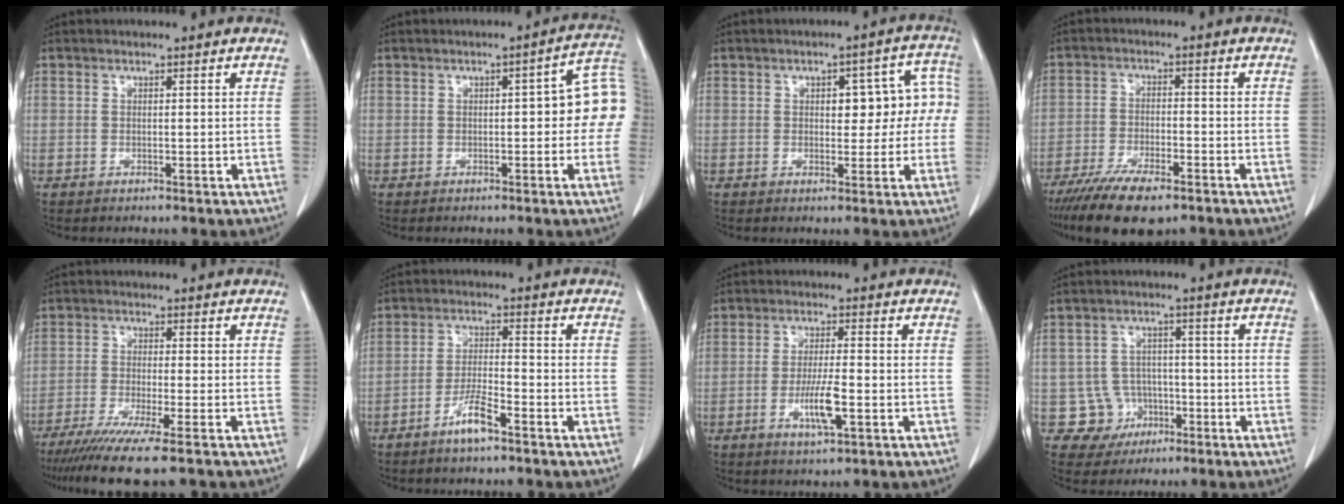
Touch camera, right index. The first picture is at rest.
{"total": 8.5, "force": [0.1, 2.4, 8.2], "torque": [-0.092, 0.033, -0.002]}
{"total": 8.2, "force": [0.6, 4.2, 7.1], "torque": [-0.070, 0.044, 0.011]}
{"total": 9.9, "force": [-7.2, 2.9, 6.2], "torque": [-0.107, -0.016, -0.122]}
{"total": 11.6, "force": [-8.9, -0.2, 7.5], "torque": [-0.118, -0.033, -0.143]}
{"total": 5.2, "force": [-3.6, 0.6, 3.7], "torque": [-0.077, -0.001, -0.068]}
{"total": 5.9, "force": [-1.9, 0.7, 5.6], "torque": [-0.105, -0.006, -0.031]}
{"total": 5.9, "force": [-1.9, 5.6, 0.0], "torque": [0.008, 0.015, -0.025]}